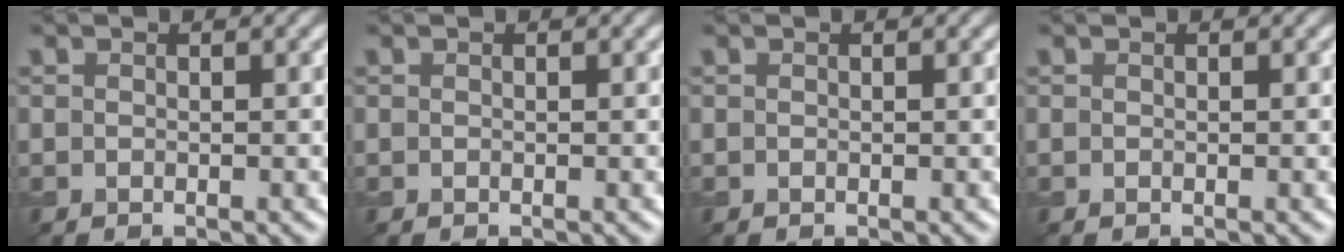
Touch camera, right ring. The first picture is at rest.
{"total": 0.0}
{"total": 0.0}
{"total": 0.0}